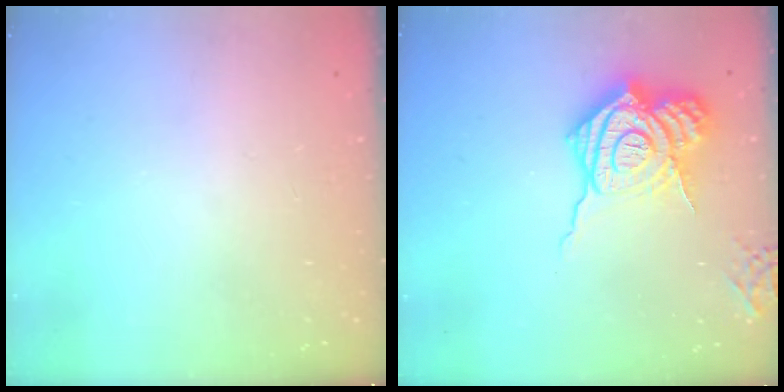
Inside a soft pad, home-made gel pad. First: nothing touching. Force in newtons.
{"total": 21.5, "press": 21.4, "slide": 2.2}